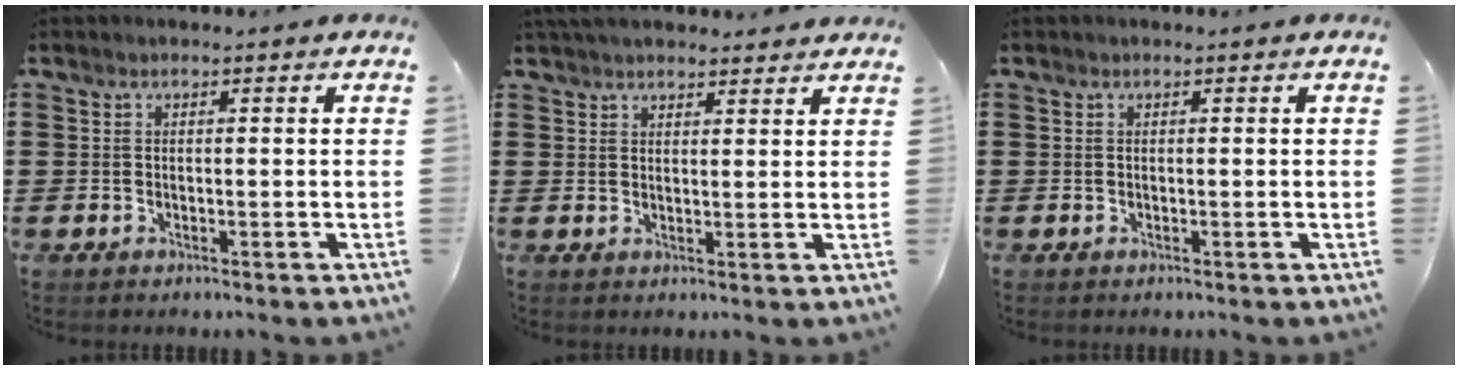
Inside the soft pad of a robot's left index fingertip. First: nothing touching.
{"total": 3.7, "force": [3.5, 0.7, 1.1], "torque": [-0.029, -0.001, 0.066]}
{"total": 0.0}